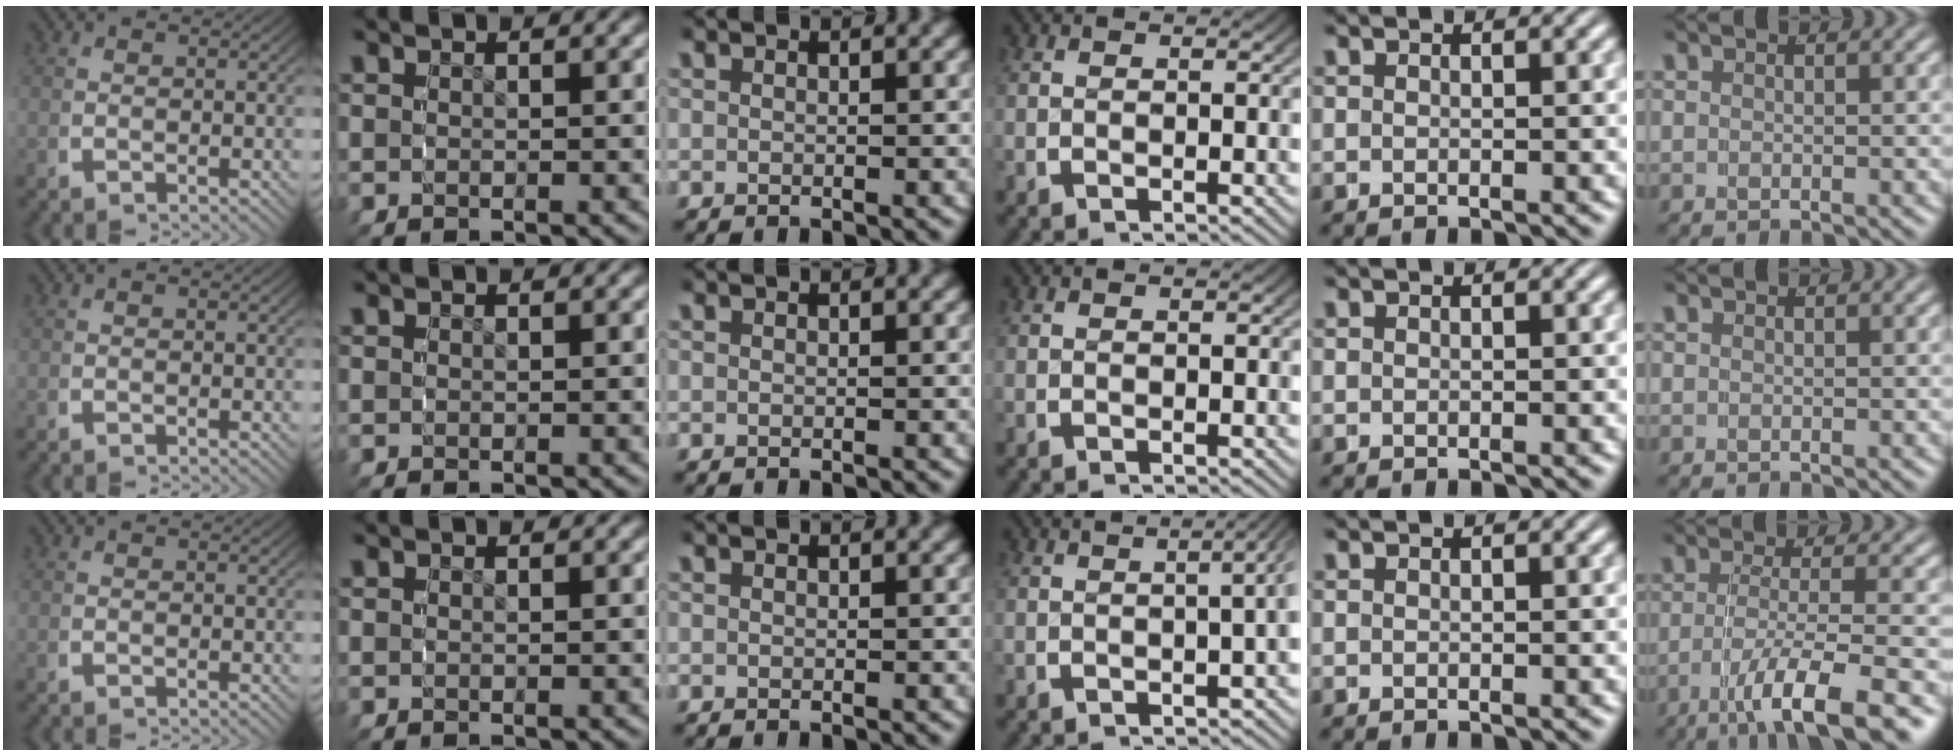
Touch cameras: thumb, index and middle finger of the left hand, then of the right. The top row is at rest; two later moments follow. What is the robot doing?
{"motion": "grasp_and_lifting", "object": "dispenser bottle"}